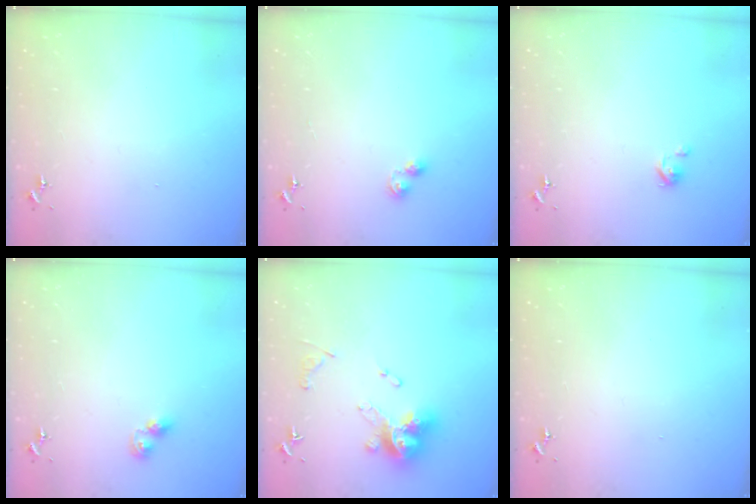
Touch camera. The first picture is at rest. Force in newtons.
{"total": 3.9, "press": 3.8, "slide": 0.6}
{"total": 3.7, "press": 3.6, "slide": 0.3}
{"total": 5.2, "press": 5.2, "slide": 0.3}
{"total": 14.0, "press": 13.9, "slide": 1.3}
{"total": 0.0}